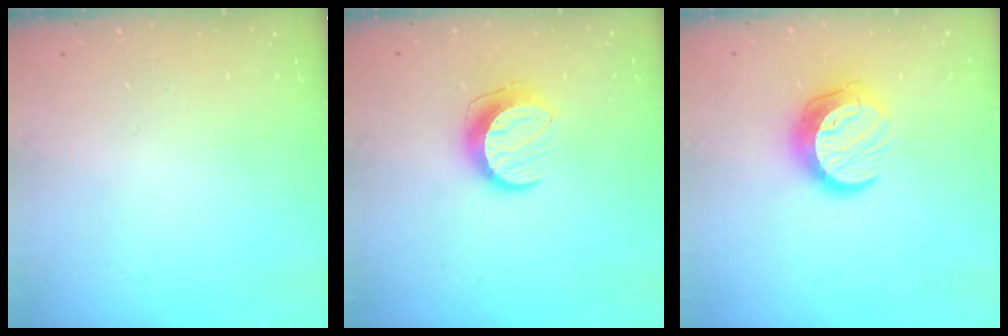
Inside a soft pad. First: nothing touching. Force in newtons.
{"total": 10.7, "press": 10.7, "slide": 0.5}
{"total": 12.4, "press": 12.3, "slide": 1.0}